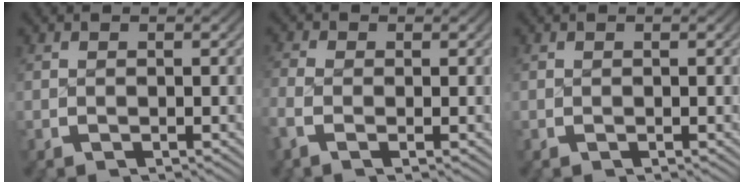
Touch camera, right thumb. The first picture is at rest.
{"total": 2.0, "force": [-0.6, 0.9, 1.7], "torque": [-0.053, -0.004, -0.012]}
{"total": 0.0}